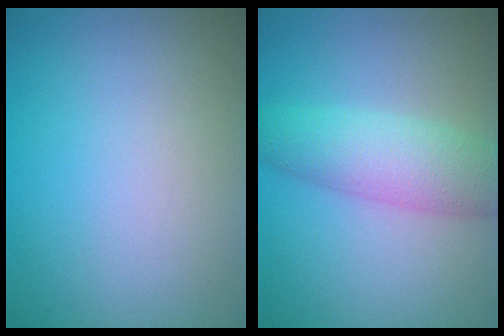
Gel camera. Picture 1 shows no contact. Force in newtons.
{"total": 4.7, "press": 4.7, "slide": 0.1}